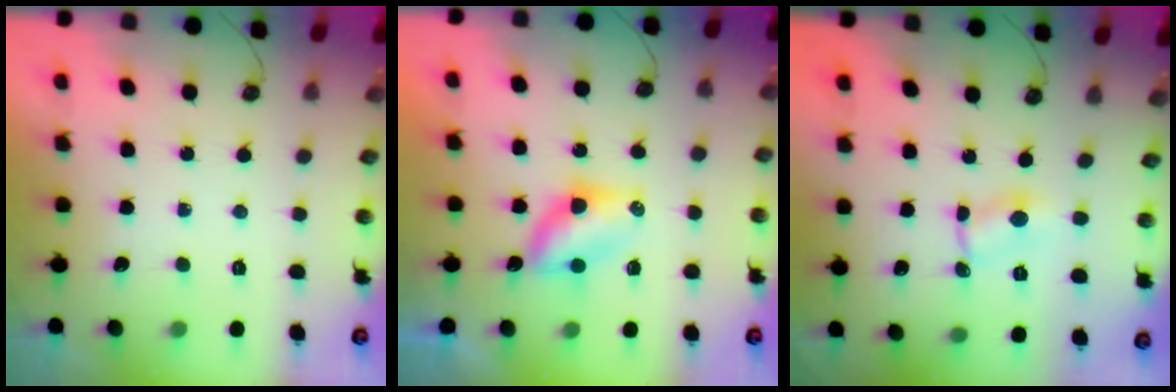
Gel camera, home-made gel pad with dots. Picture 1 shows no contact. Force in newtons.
{"total": 6.0, "press": 5.9, "slide": 0.6}
{"total": 1.9, "press": 1.9, "slide": 0.2}